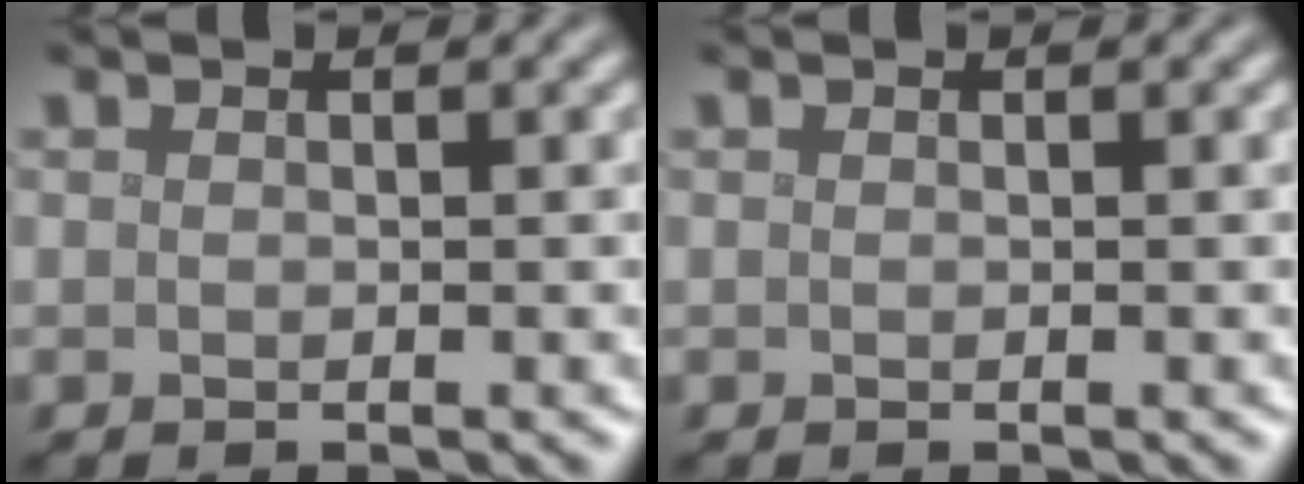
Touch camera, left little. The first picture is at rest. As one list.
[{"total": 0.0}]